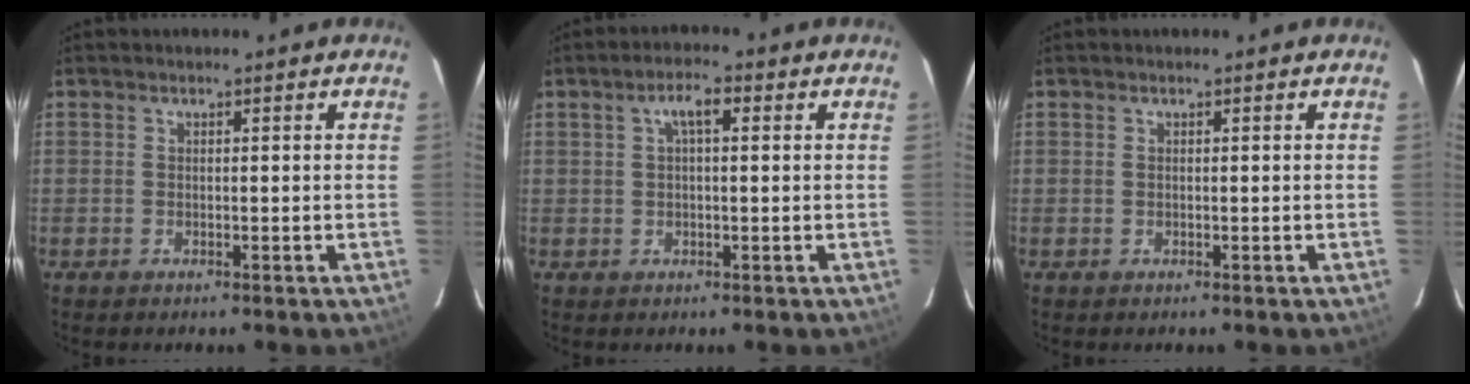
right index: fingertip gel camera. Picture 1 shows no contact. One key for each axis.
{"total": 3.7, "fx": 1.2, "fy": 1.2, "fz": 3.4, "tx": -0.063, "ty": 0.013, "tz": 0.021}
{"total": 0.0}